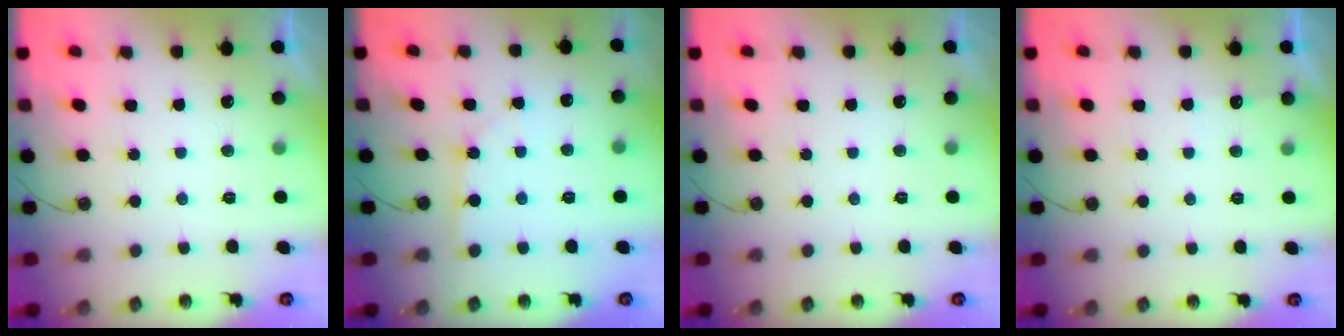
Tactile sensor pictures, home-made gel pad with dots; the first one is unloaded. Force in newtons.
{"total": 2.0, "press": 1.9, "slide": 0.3}
{"total": 0.0}
{"total": 4.6, "press": 4.5, "slide": 0.6}